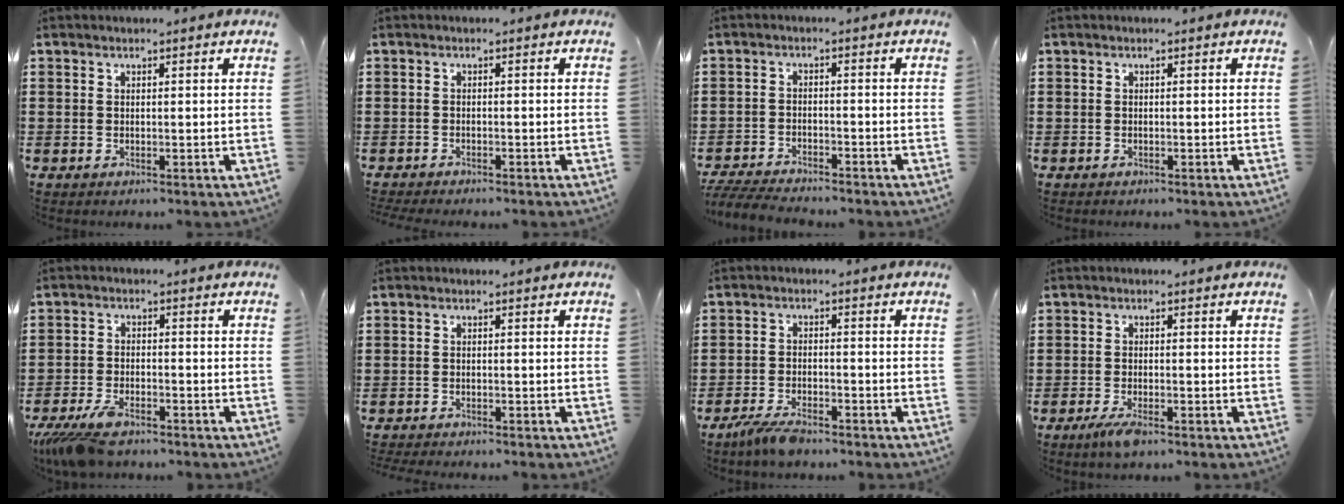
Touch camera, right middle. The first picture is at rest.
{"total": 1.2, "force": [-1.1, -0.1, 0.1], "torque": [-0.005, -0.001, -0.023]}
{"total": 4.6, "force": [-4.5, 0.5, 1.0], "torque": [-0.028, -0.003, -0.092]}
{"total": 0.5, "force": [-0.4, 0.3, -0.1], "torque": [0.001, 0.002, -0.008]}
{"total": 5.7, "force": [-4.6, 1.5, 2.8], "torque": [-0.079, -0.009, -0.095]}
{"total": 1.4, "force": [-1.3, -0.1, 0.0], "torque": [-0.005, -0.001, -0.028]}
{"total": 3.9, "force": [-3.3, 0.8, 1.9], "torque": [-0.052, -0.004, -0.067]}
{"total": 3.1, "force": [-1.8, 0.7, 2.5], "torque": [-0.053, -0.004, -0.035]}